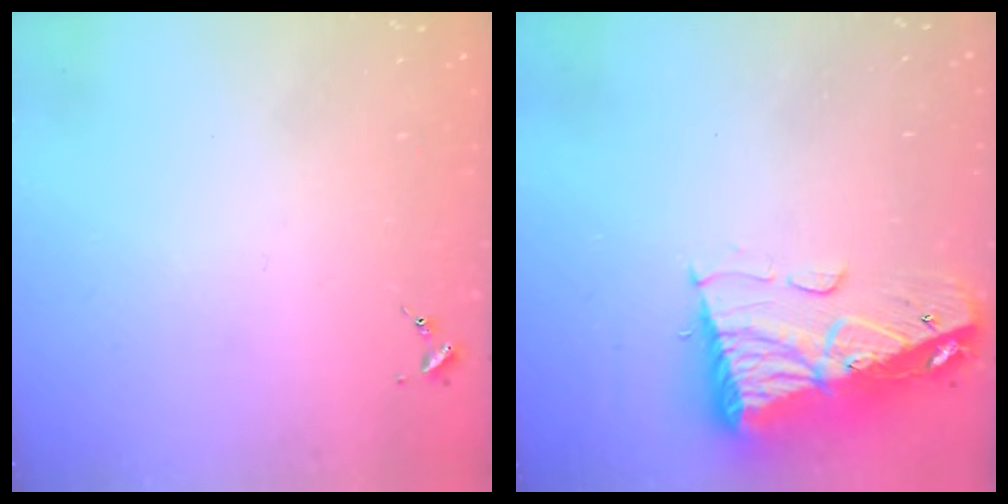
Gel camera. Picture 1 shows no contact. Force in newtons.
{"total": 14.6, "press": 14.6, "slide": 1.6}